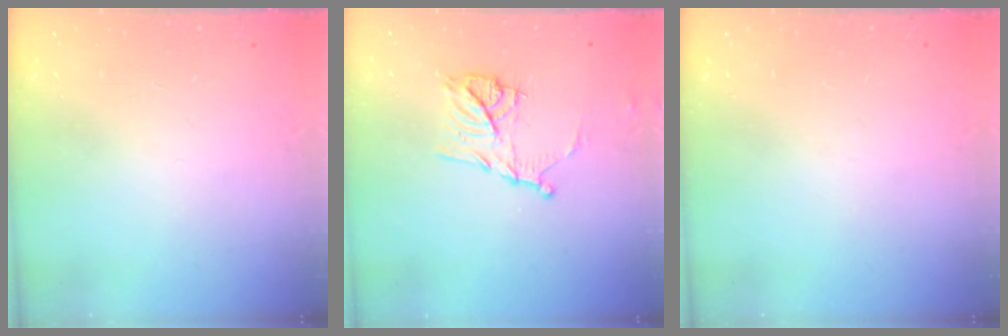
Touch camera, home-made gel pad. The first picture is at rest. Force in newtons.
{"total": 11.8, "press": 11.8, "slide": 0.5}
{"total": 0.0}